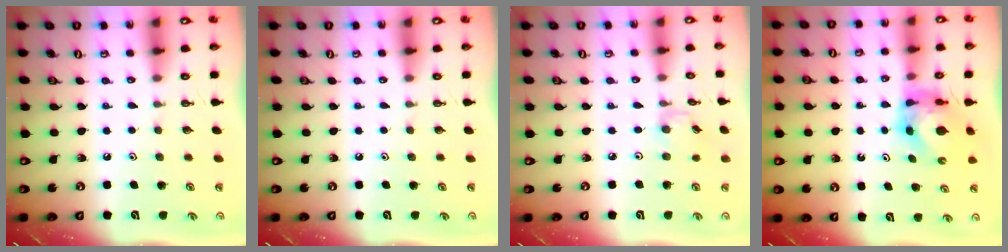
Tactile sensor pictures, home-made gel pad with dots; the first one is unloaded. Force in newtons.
{"total": 0.0}
{"total": 3.1, "press": 3.1, "slide": 0.4}
{"total": 5.7, "press": 5.7, "slide": 0.3}